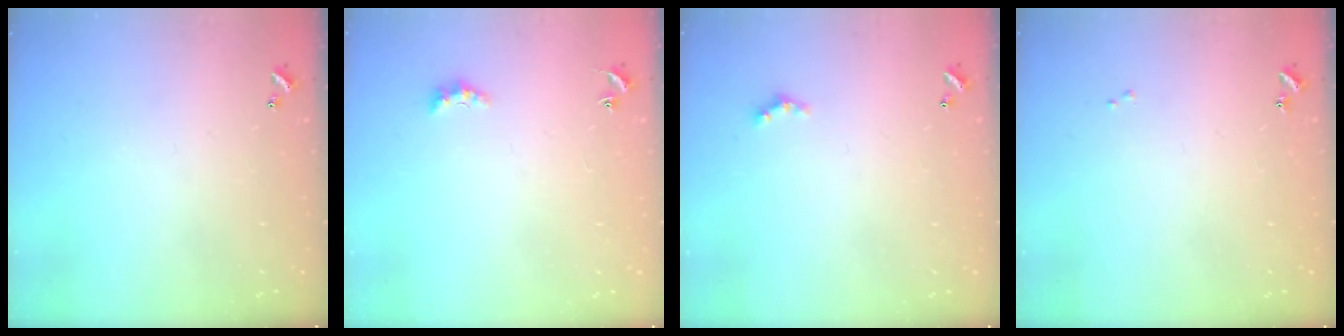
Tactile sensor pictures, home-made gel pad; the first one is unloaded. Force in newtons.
{"total": 2.7, "press": 2.7, "slide": 0.6}
{"total": 1.3, "press": 1.2, "slide": 0.4}
{"total": 0.0}